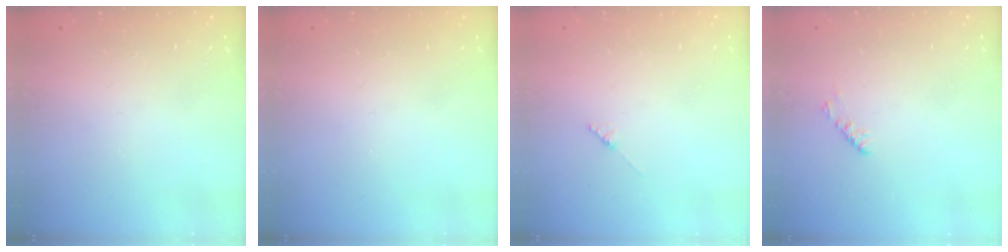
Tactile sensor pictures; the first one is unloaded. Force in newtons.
{"total": 0.0}
{"total": 1.8, "press": 1.7, "slide": 0.3}
{"total": 3.4, "press": 3.3, "slide": 0.5}